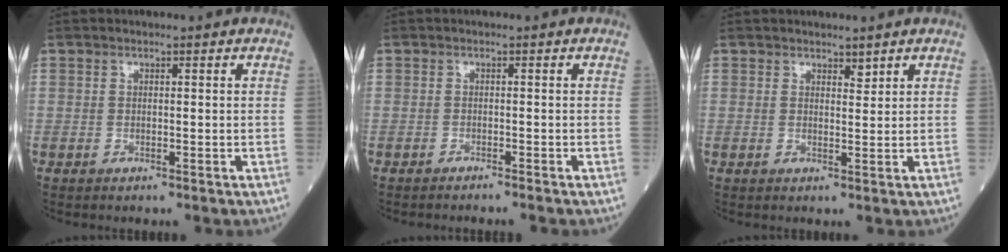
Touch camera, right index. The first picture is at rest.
{"total": 2.4, "force": [-2.2, -0.4, 0.8], "torque": [-0.008, 0.001, -0.026]}
{"total": 1.3, "force": [1.2, 0.3, 0.3], "torque": [-0.008, -0.002, 0.021]}